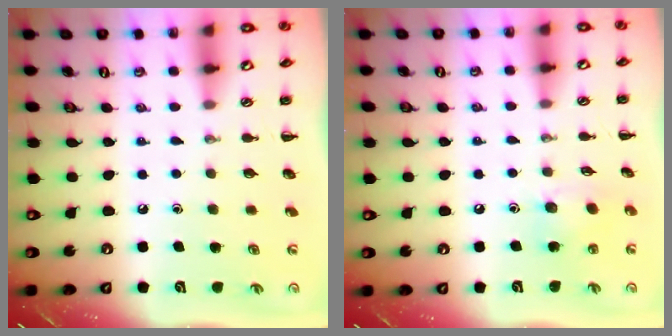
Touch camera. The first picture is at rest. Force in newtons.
{"total": 7.4, "press": 7.3, "slide": 0.6}